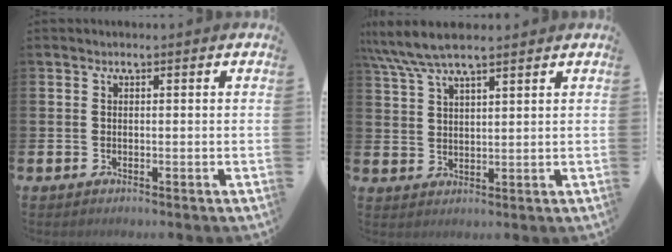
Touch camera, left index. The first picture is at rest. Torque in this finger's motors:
{"motor_torque": [1.20, -0.92, 0.87, 0.21]}